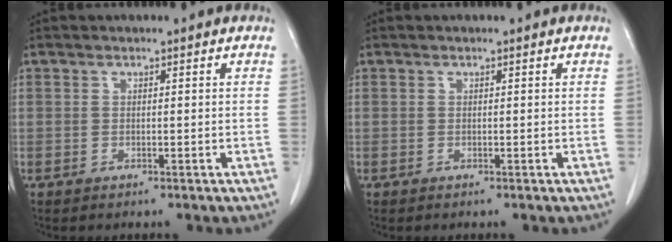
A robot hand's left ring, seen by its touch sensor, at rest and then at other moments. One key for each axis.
{"total": 0.0}